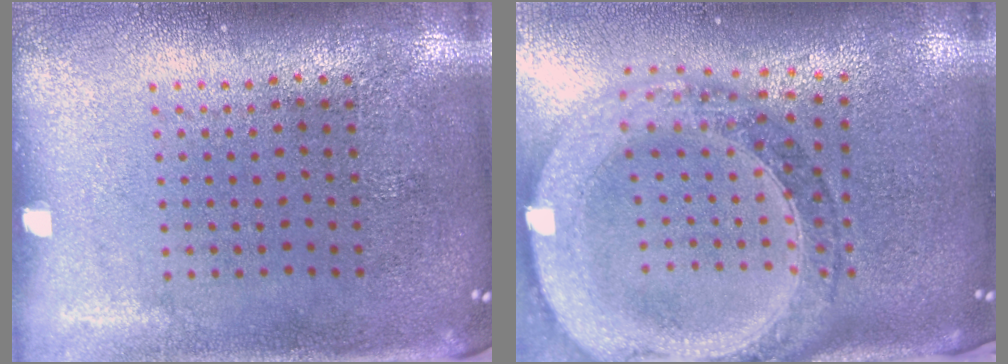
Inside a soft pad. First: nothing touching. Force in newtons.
{"total": 2.6, "press": 2.3, "slide": 1.2}